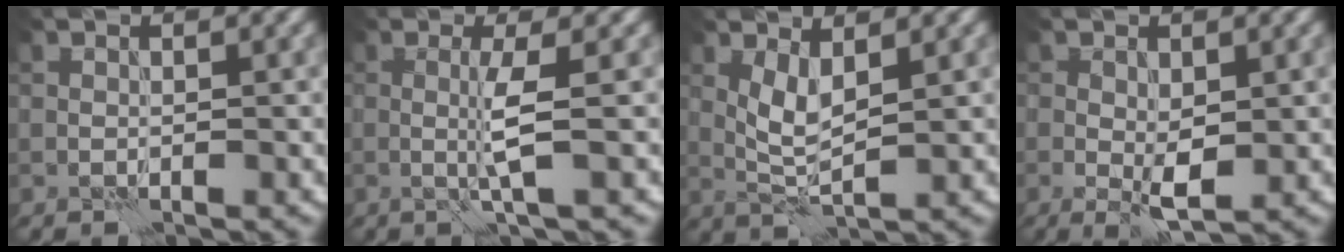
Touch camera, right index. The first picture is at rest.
{"total": 2.5, "force": [0.1, -0.1, 2.5], "torque": [-0.056, -0.003, -0.002]}
{"total": 3.1, "force": [1.2, 0.9, 2.7], "torque": [-0.065, -0.004, 0.028]}
{"total": 2.5, "force": [0.1, 1.1, 2.3], "torque": [-0.043, -0.004, 0.005]}